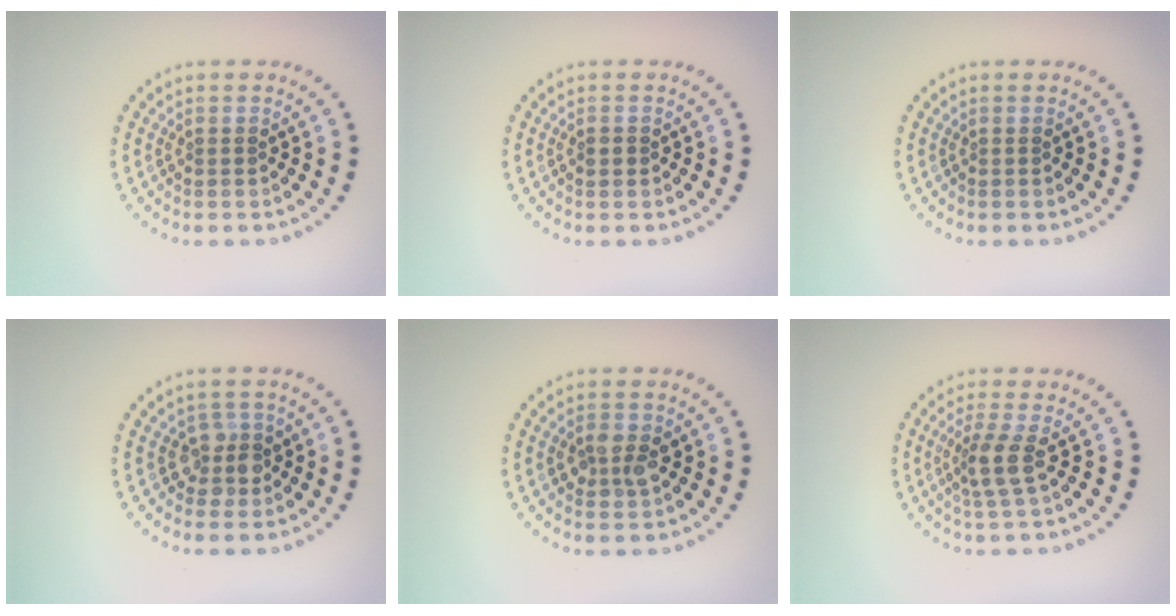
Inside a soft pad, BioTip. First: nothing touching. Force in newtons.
{"total": 1.1, "press": 1.0, "slide": 0.3}
{"total": 0.0}
{"total": 2.3, "press": 2.0, "slide": 1.1}
{"total": 2.4, "press": 2.4, "slide": 0.1}
{"total": 2.7, "press": 2.1, "slide": 1.7}